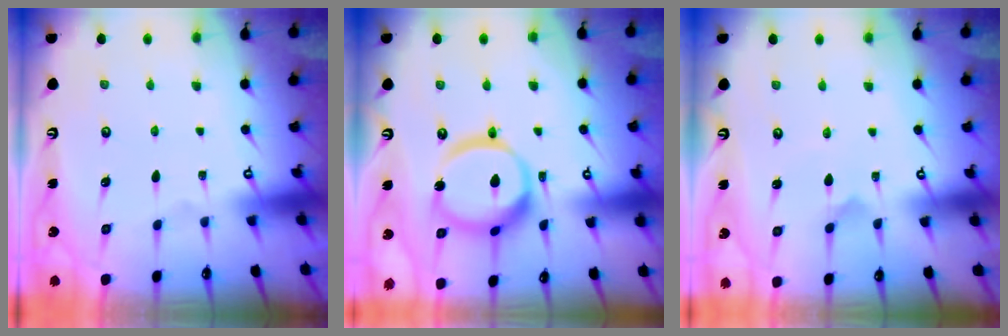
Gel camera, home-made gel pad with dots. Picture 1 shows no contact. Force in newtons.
{"total": 15.1, "press": 15.0, "slide": 1.7}
{"total": 2.3, "press": 2.3, "slide": 0.2}